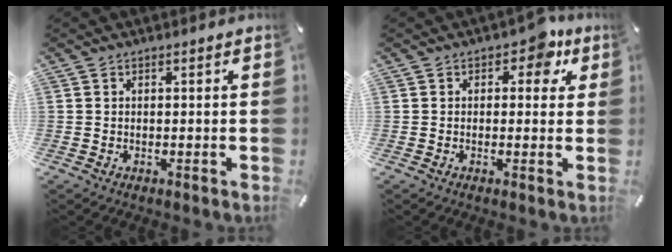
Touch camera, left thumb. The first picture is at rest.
{"total": 6.3, "force": [2.8, 3.7, 4.2], "torque": [-0.037, -0.008, 0.037]}